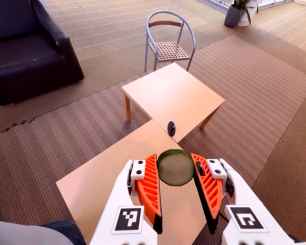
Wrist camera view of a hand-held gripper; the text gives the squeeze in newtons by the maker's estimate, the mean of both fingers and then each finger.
{"total": 11.8, "left": 11.2, "right": 12.4}